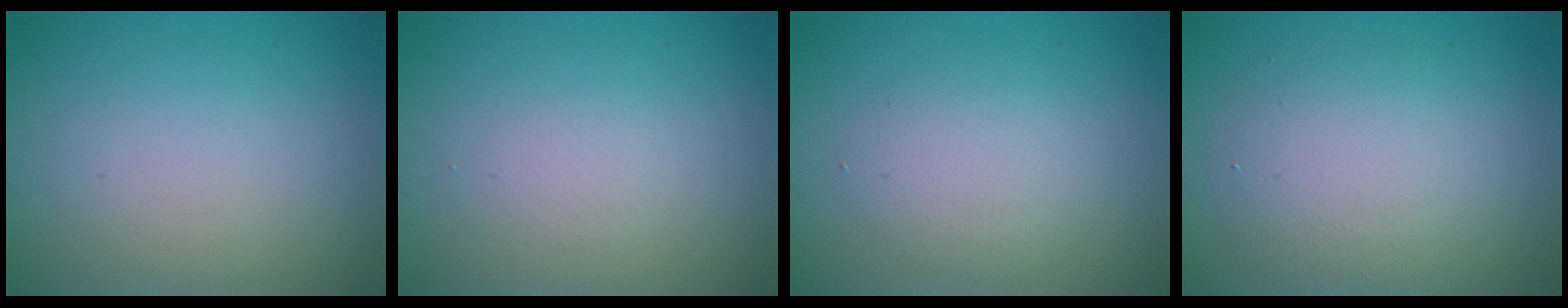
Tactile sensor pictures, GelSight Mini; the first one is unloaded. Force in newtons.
{"total": 0.7, "press": 0.7, "slide": 0.0}
{"total": 2.1, "press": 2.1, "slide": 0.1}
{"total": 5.5, "press": 5.5, "slide": 0.2}